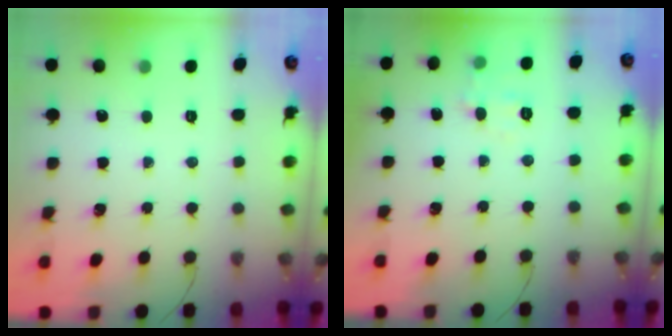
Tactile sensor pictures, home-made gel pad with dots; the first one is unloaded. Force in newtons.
{"total": 4.9, "press": 4.8, "slide": 1.3}